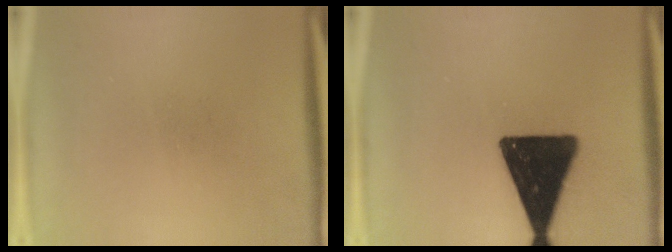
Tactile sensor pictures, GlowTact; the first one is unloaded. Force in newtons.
{"total": 18.7}